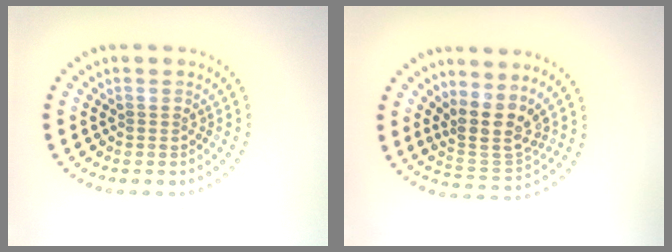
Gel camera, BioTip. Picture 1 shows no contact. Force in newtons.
{"total": 4.0, "press": 3.2, "slide": 2.5}